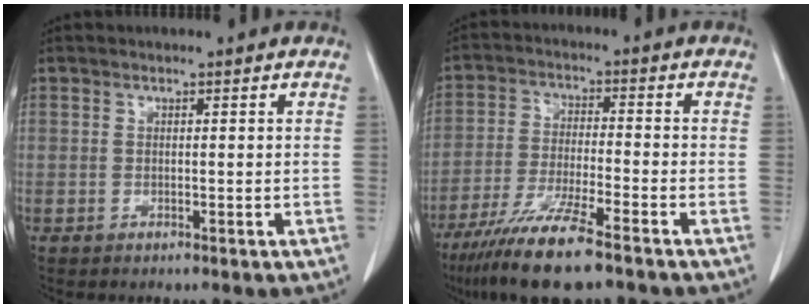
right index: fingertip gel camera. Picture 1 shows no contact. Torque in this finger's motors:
{"motor_torque": [0.61, -0.62, 0.68, 0.21]}